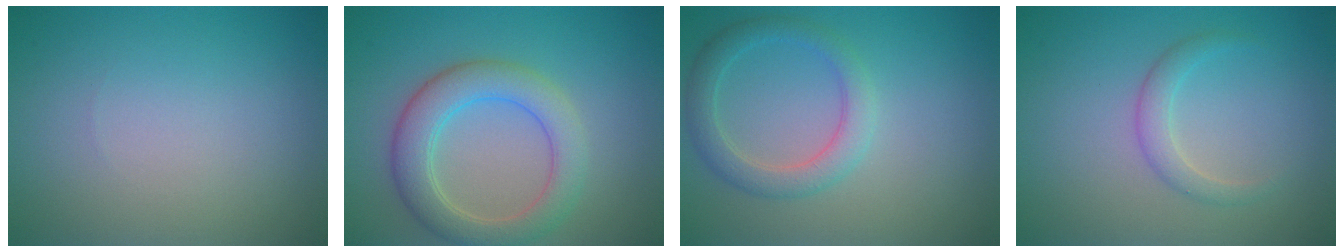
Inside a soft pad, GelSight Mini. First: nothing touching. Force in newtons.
{"total": 5.0, "press": 5.0, "slide": 0.2}
{"total": 3.0, "press": 3.0, "slide": 0.1}
{"total": 1.7, "press": 1.7, "slide": 0.0}